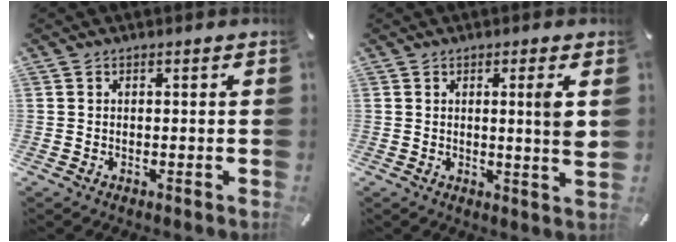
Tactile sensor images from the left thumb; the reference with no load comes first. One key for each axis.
{"total": 5.1, "fx": 1.3, "fy": 0.0, "fz": 4.9, "tx": -0.078, "ty": -0.011, "tz": 0.013}